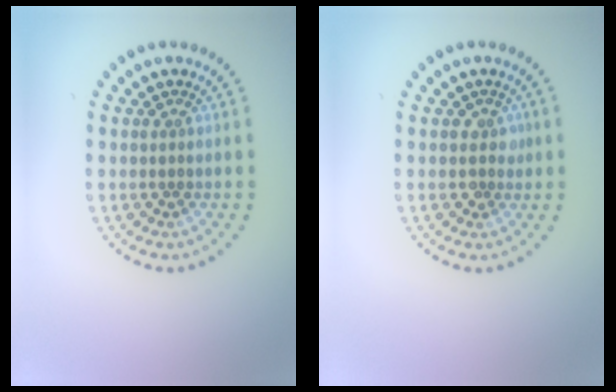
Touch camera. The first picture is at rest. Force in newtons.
{"total": 1.5, "press": 1.2, "slide": 0.8}